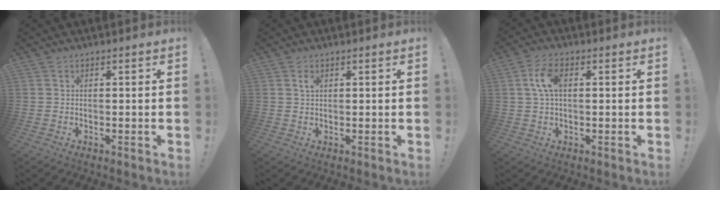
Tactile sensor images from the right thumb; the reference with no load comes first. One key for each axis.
{"total": 1.6, "fx": 0.8, "fy": 0.9, "fz": 1.1, "tx": -0.011, "ty": -0.004, "tz": 0.012}
{"total": 7.1, "fx": 1.4, "fy": 3.8, "fz": 5.9, "tx": -0.113, "ty": 0.009, "tz": 0.025}